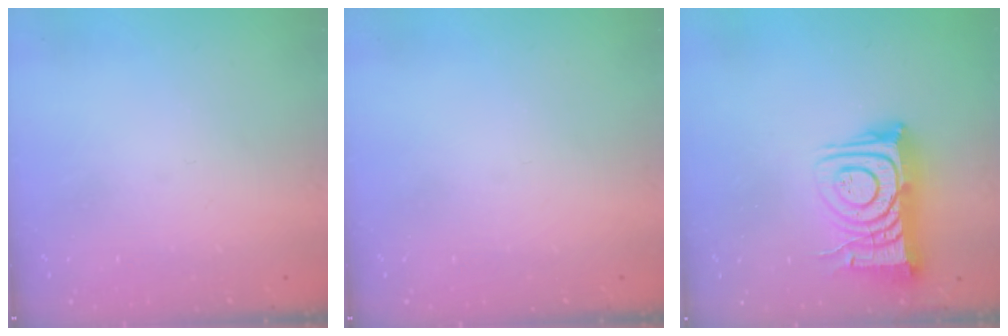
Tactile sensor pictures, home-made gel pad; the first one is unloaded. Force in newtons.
{"total": 0.0}
{"total": 14.3, "press": 14.2, "slide": 1.6}